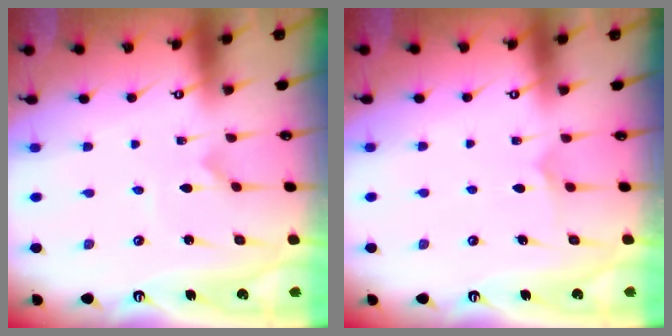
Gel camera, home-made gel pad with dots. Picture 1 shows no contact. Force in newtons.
{"total": 4.7, "press": 4.7, "slide": 0.1}